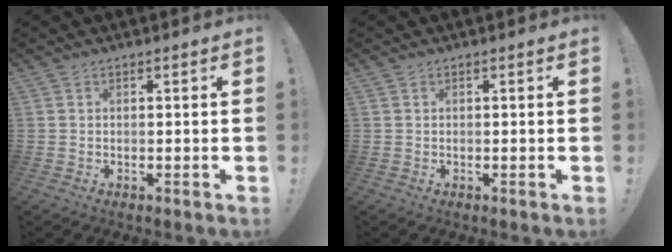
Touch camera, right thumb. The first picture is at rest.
{"total": 0.0}